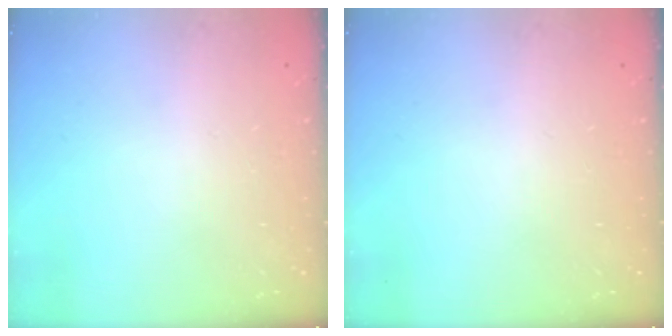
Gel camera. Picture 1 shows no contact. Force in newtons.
{"total": 0.0}